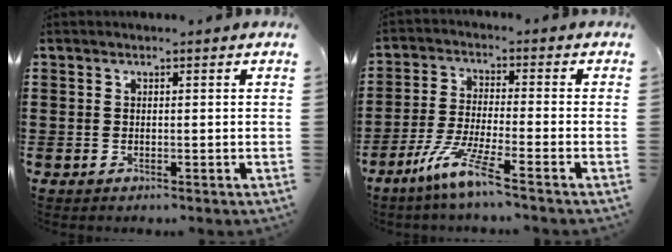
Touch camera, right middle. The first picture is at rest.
{"total": 7.4, "force": [-5.2, 0.4, 5.3], "torque": [-0.109, -0.011, -0.098]}